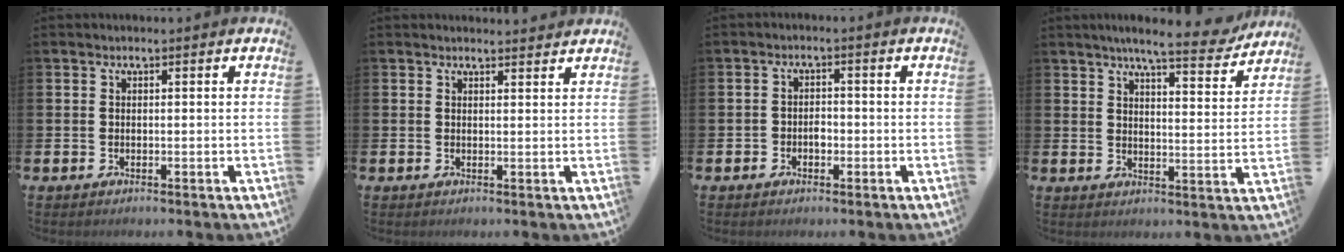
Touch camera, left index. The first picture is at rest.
{"total": 1.6, "force": [1.6, 0.2, 0.0], "torque": [0.010, -0.010, 0.026]}
{"total": 1.7, "force": [-0.7, 1.3, 0.9], "torque": [-0.011, 0.001, -0.017]}
{"total": 7.5, "force": [6.8, 0.8, 3.2], "torque": [-0.058, -0.034, 0.114]}